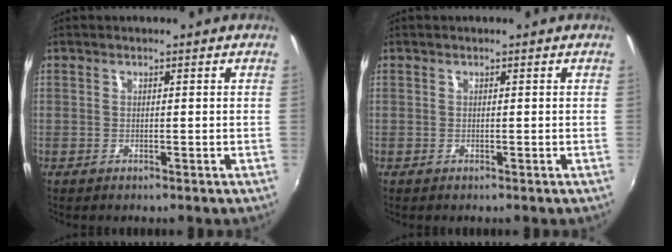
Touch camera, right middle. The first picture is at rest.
{"total": 0.0}